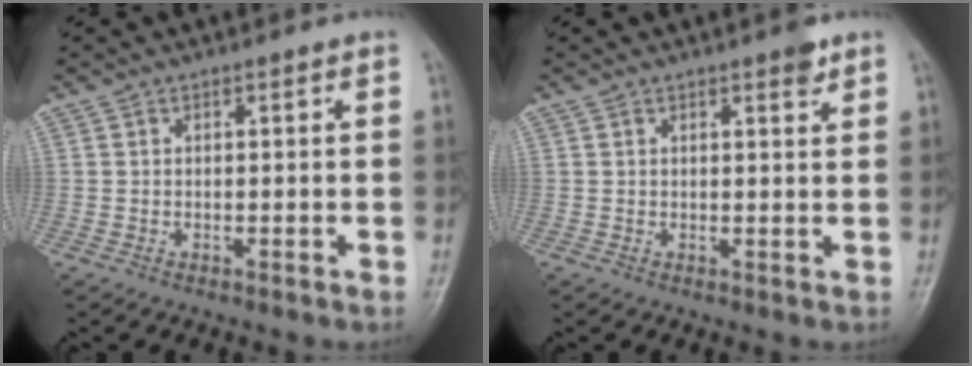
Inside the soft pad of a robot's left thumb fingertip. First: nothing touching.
{"total": 2.2, "force": [1.5, 0.6, 1.4], "torque": [-0.017, -0.008, 0.020]}